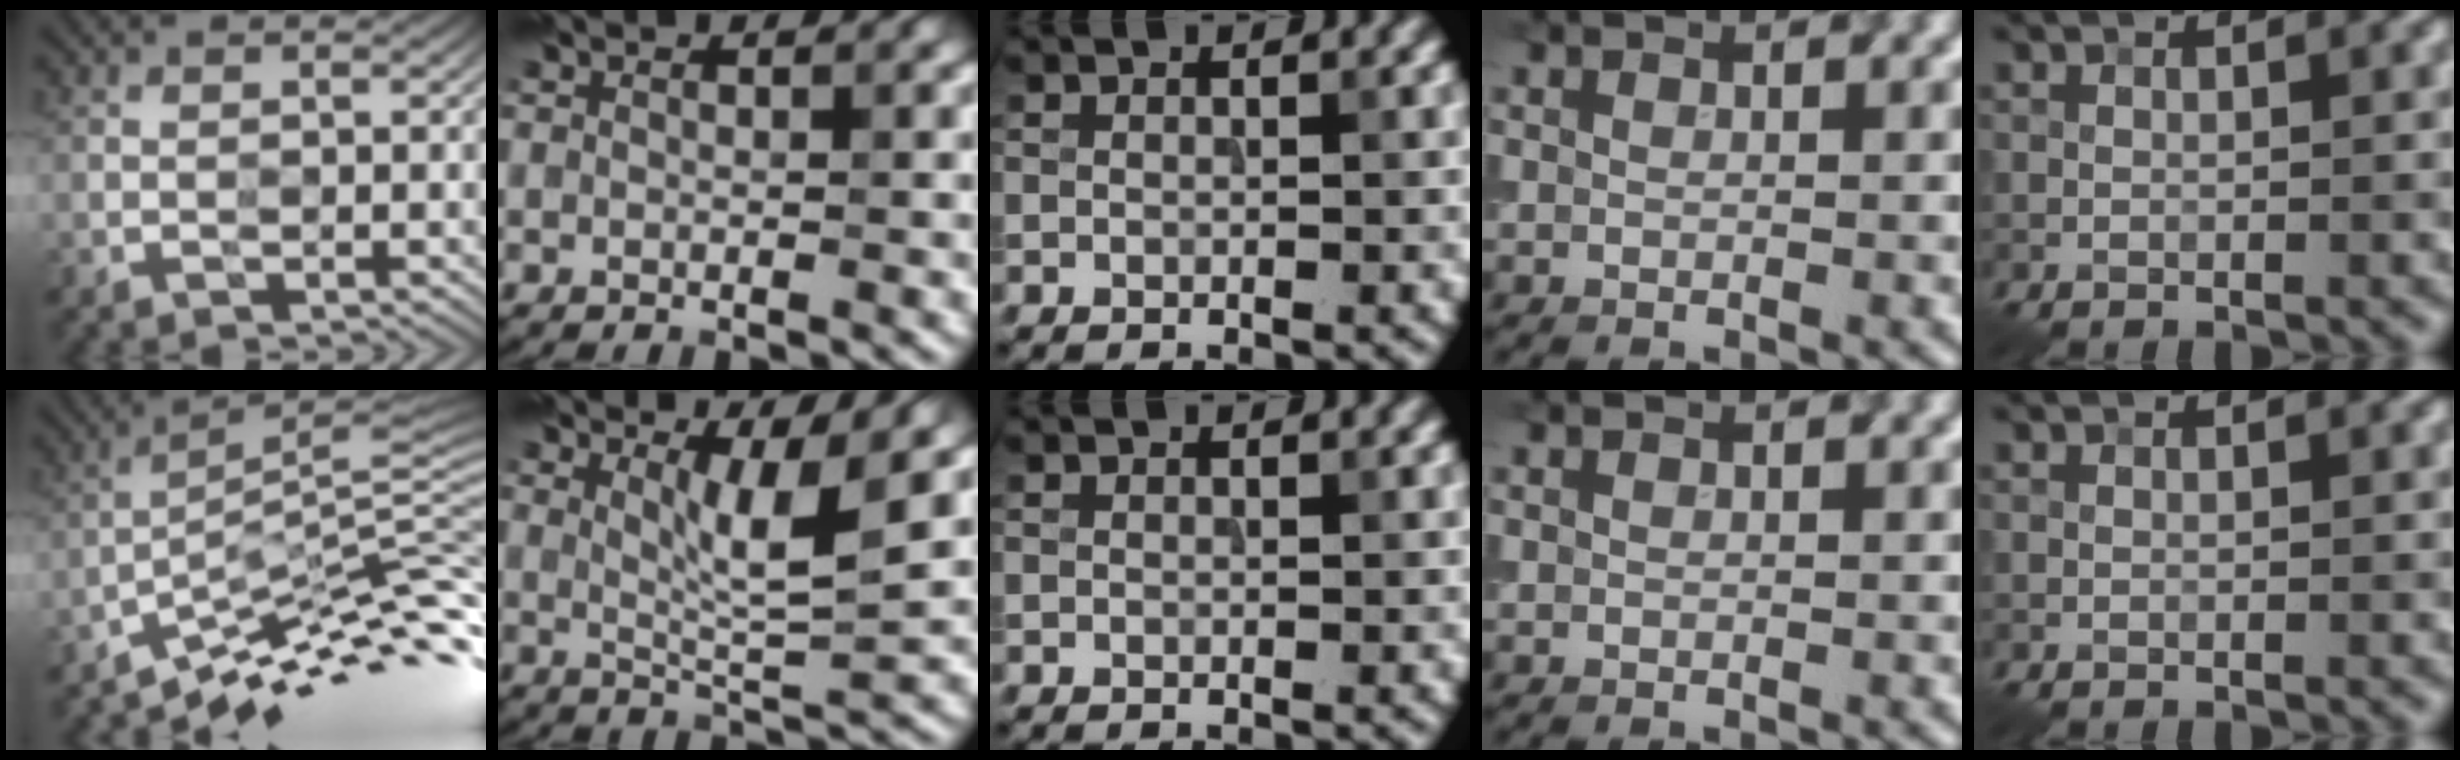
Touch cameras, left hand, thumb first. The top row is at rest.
{"thumb": {"total": 11.9, "force": [-7.4, 2.3, 9.0], "torque": [-0.158, 0.009, -0.130]}, "index": {"total": 4.2, "force": [1.6, 0.6, 3.9], "torque": [-0.066, -0.010, 0.029]}}